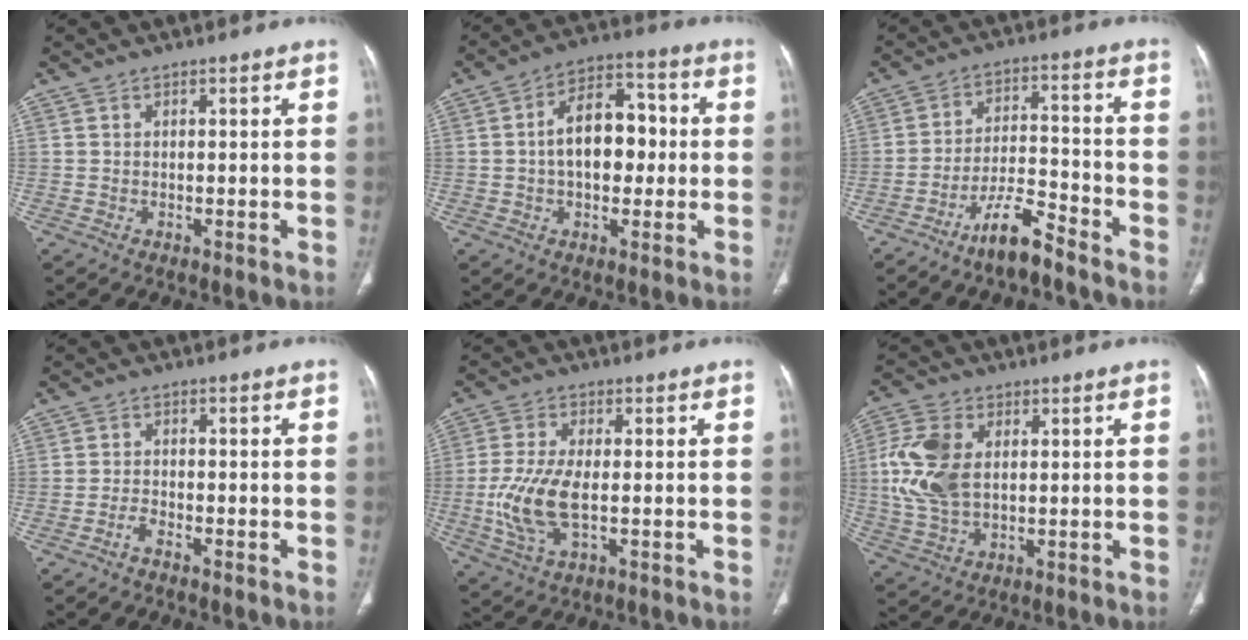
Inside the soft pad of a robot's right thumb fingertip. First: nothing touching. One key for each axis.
{"total": 12.2, "fx": 0.1, "fy": 7.6, "fz": 9.5, "tx": -0.123, "ty": 0.032, "tz": -0.004}
{"total": 8.5, "fx": -6.8, "fy": 1.9, "fz": 4.8, "tx": -0.090, "ty": 0.054, "tz": -0.123}
{"total": 1.8, "fx": -1.5, "fy": 0.5, "fz": 0.8, "tx": -0.025, "ty": 0.012, "tz": -0.029}
{"total": 9.8, "fx": -1.2, "fy": 4.4, "fz": 8.7, "tx": -0.201, "ty": -0.003, "tz": -0.022}
{"total": 11.6, "fx": 1.6, "fy": 7.3, "fz": 9.0, "tx": -0.196, "ty": 0.002, "tz": 0.032}